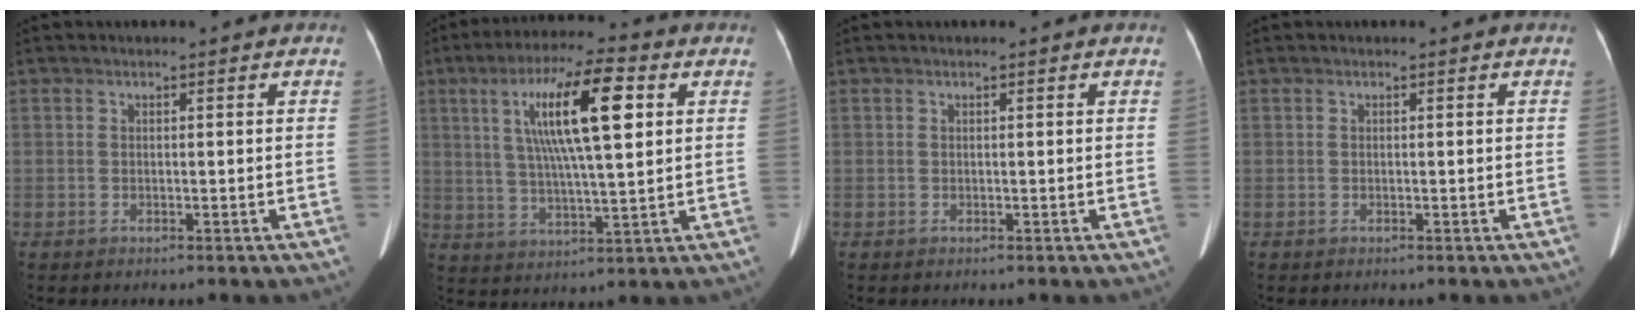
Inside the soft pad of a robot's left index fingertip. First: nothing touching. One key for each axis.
{"total": 13.7, "fx": 4.1, "fy": 2.1, "fz": 12.9, "tx": -0.240, "ty": 0.020, "tz": 0.071}
{"total": 0.0}
{"total": 0.0}